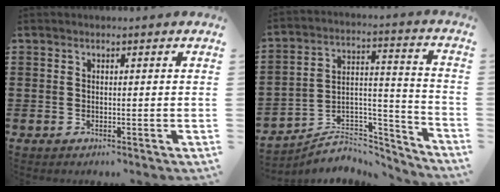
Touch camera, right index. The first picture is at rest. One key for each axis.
{"total": 5.6, "fx": -4.8, "fy": 2.8, "fz": 0.8, "tx": -0.011, "ty": 0.009, "tz": -0.091}